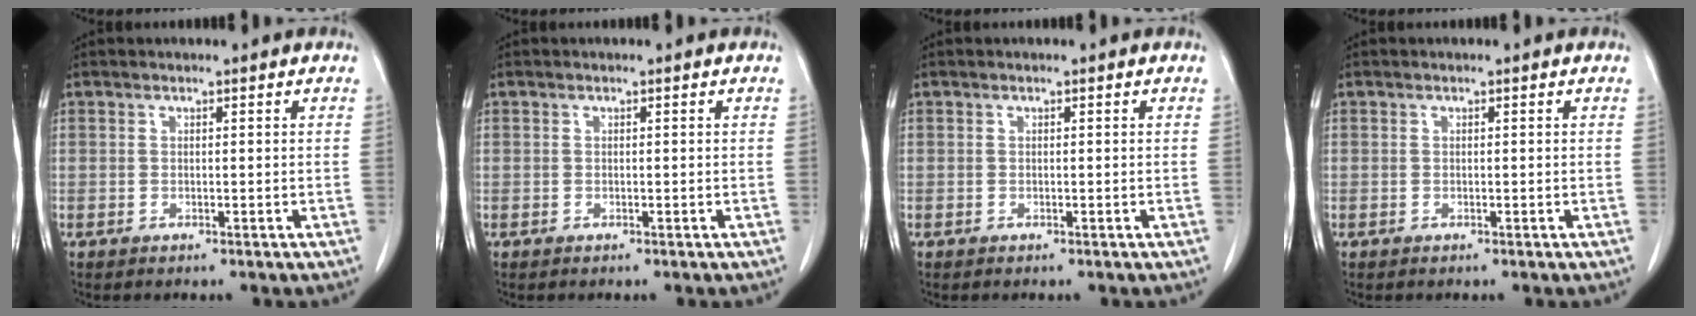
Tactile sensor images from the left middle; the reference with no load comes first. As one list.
[{"total": 0.0}, {"total": 0.0}, {"total": 0.0}]